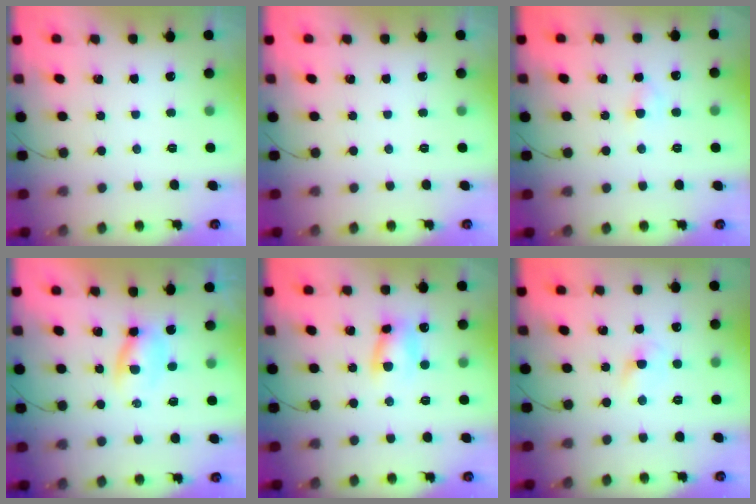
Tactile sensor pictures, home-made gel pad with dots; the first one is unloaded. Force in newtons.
{"total": 0.0}
{"total": 2.7, "press": 2.6, "slide": 1.0}
{"total": 2.2, "press": 2.0, "slide": 1.1}
{"total": 7.0, "press": 7.0, "slide": 0.9}
{"total": 3.0, "press": 2.8, "slide": 1.2}